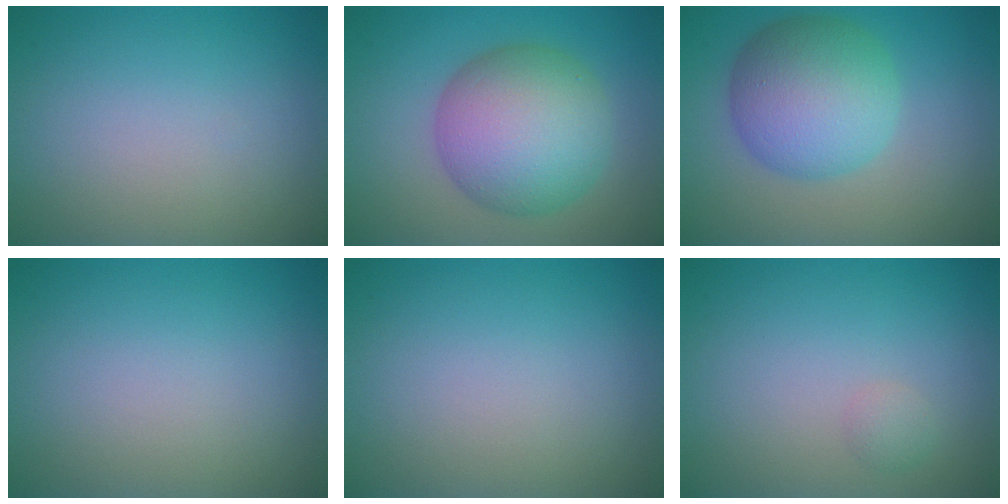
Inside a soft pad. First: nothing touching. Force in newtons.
{"total": 9.7, "press": 9.7, "slide": 0.1}
{"total": 7.8, "press": 7.8, "slide": 0.2}
{"total": 0.0}
{"total": 0.0}
{"total": 0.8, "press": 0.8, "slide": 0.0}